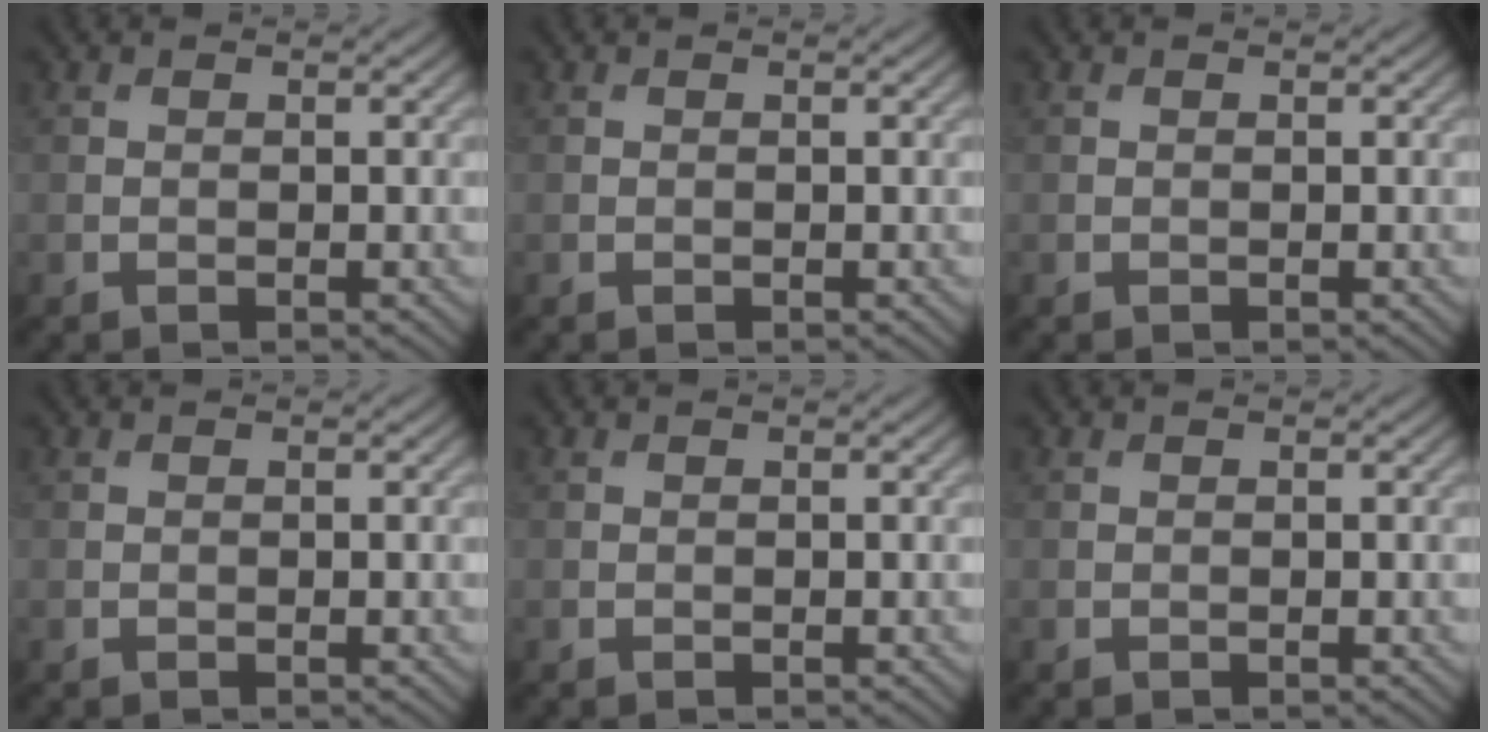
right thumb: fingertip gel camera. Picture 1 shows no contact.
{"total": 0.0}
{"total": 0.0}
{"total": 0.0}
{"total": 0.0}
{"total": 0.0}